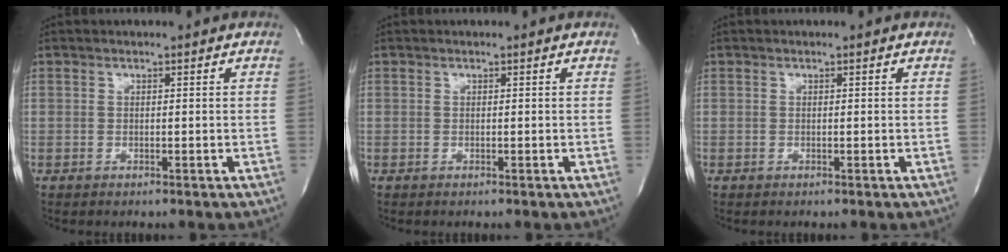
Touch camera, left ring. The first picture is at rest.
{"total": 0.0}
{"total": 0.0}